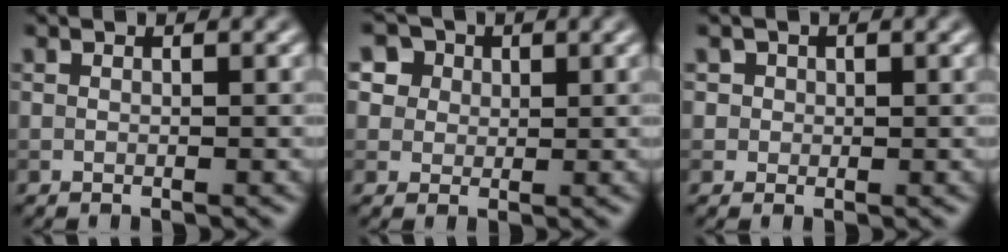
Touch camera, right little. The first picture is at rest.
{"total": 6.7, "force": [3.5, 5.0, 2.7], "torque": [-0.065, 0.011, 0.048]}
{"total": 1.7, "force": [0.5, 1.5, 0.6], "torque": [-0.003, 0.002, 0.009]}